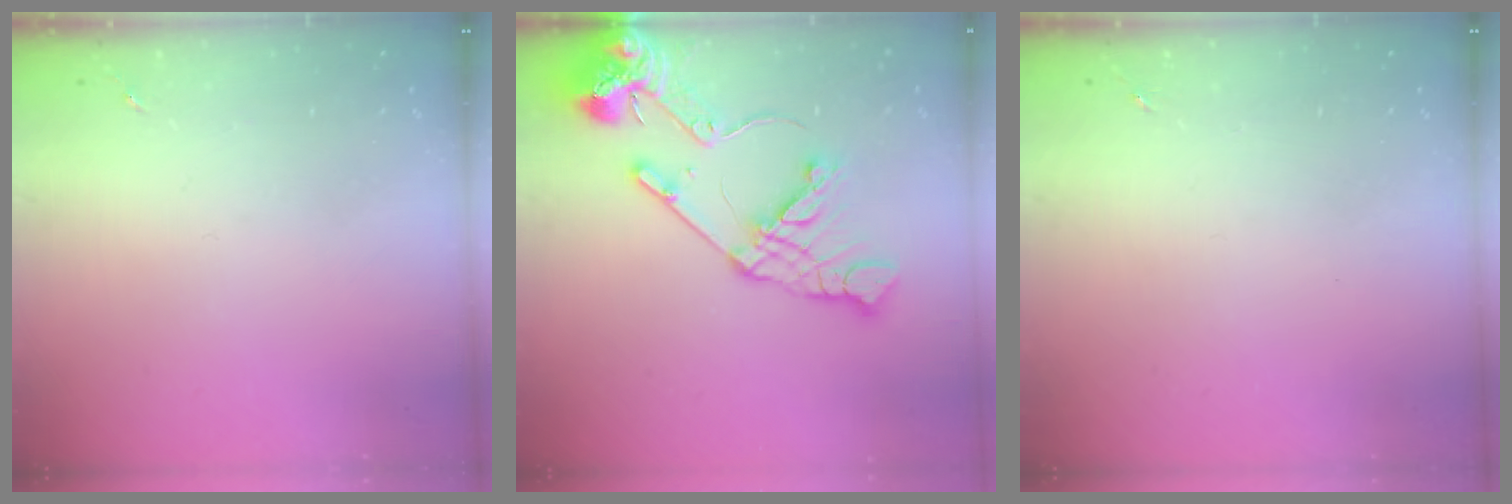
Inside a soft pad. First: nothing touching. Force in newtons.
{"total": 17.1, "press": 16.9, "slide": 2.3}
{"total": 0.0}